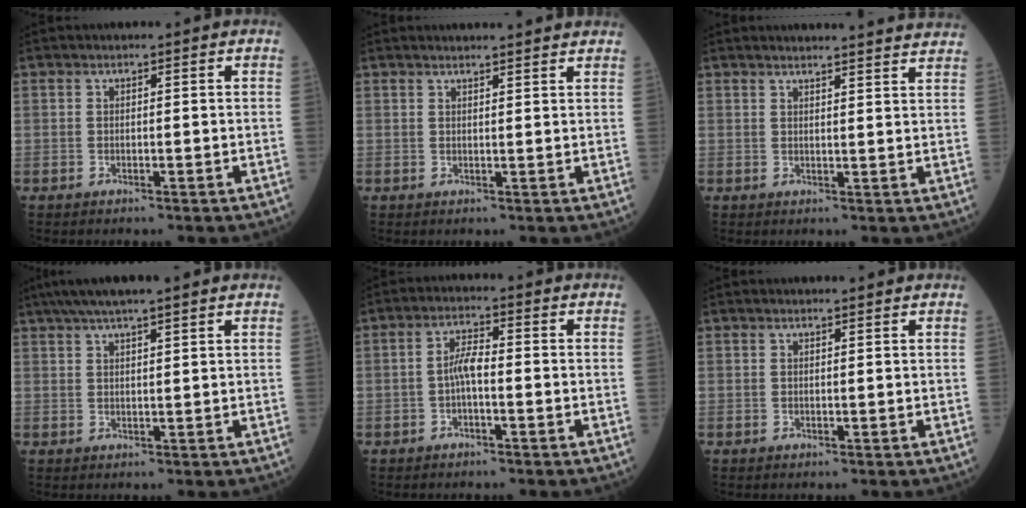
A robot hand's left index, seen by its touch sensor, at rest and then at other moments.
{"total": 7.6, "force": [7.3, 0.3, 2.3], "torque": [-0.025, 0.019, 0.072]}
{"total": 13.3, "force": [12.9, 0.1, 3.3], "torque": [-0.032, -0.022, 0.135]}
{"total": 7.8, "force": [6.1, 0.3, 4.9], "torque": [-0.082, 0.039, 0.097]}
{"total": 3.4, "force": [-0.7, 0.9, 3.2], "torque": [-0.063, 0.007, -0.013]}
{"total": 2.0, "force": [1.9, 0.1, 0.6], "torque": [-0.011, 0.012, 0.024]}